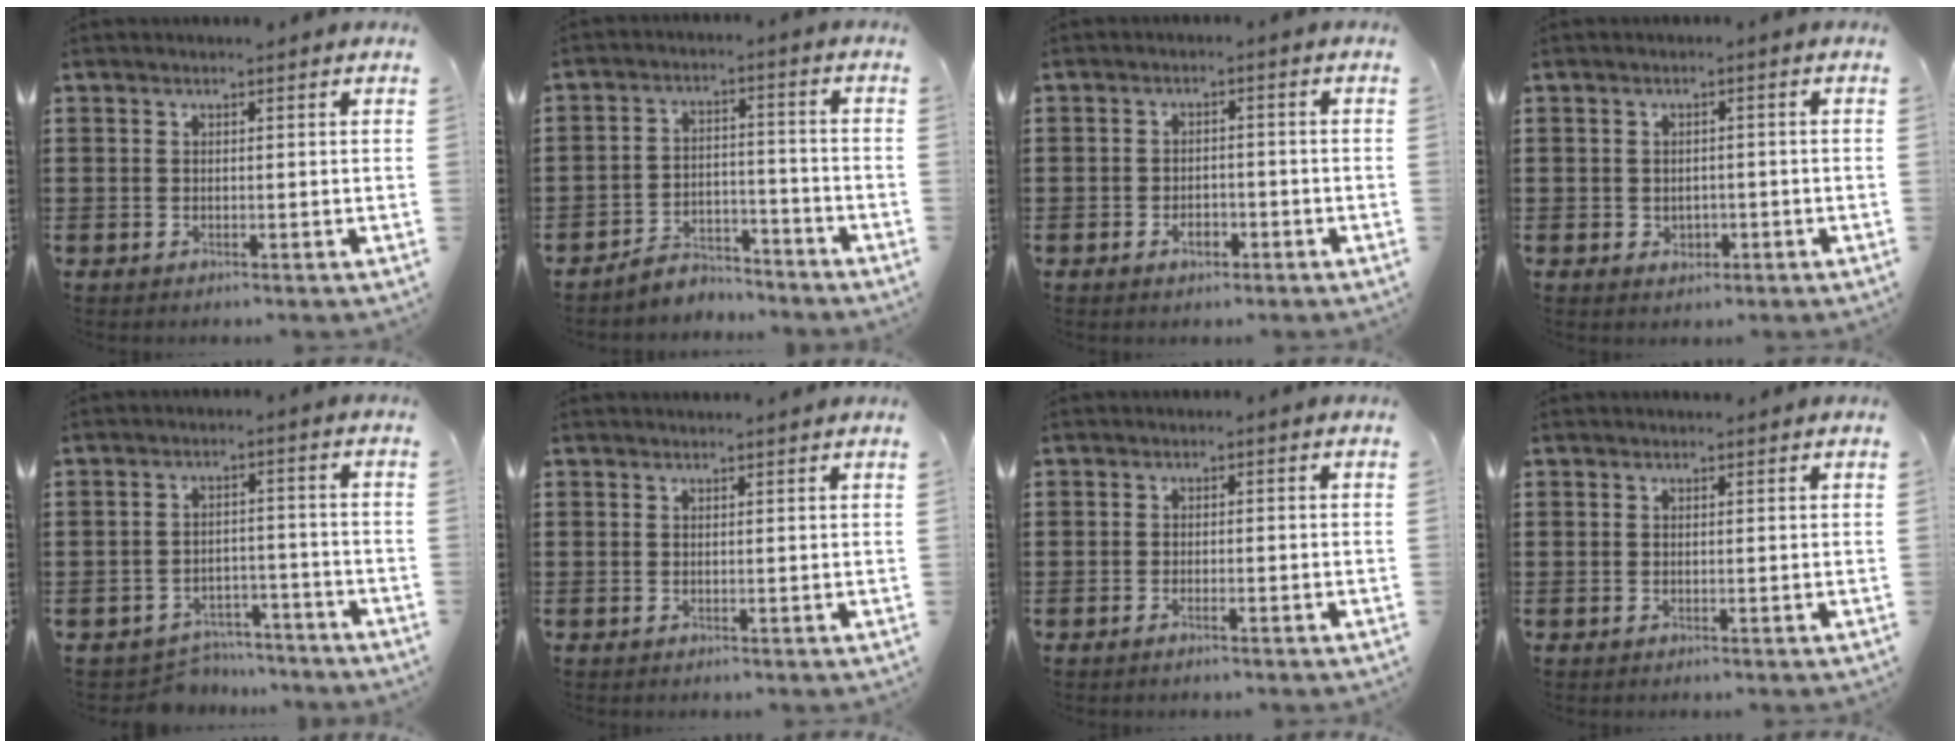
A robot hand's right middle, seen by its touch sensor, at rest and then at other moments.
{"total": 4.7, "force": [-4.6, 0.8, 0.2], "torque": [-0.007, 0.007, -0.095]}
{"total": 2.5, "force": [-1.5, 1.2, 1.5], "torque": [-0.025, -0.003, -0.030]}
{"total": 1.3, "force": [-0.3, 1.1, 0.7], "torque": [-0.018, 0.001, -0.007]}
{"total": 4.3, "force": [-4.2, 0.8, -0.2], "torque": [-0.007, 0.001, -0.087]}
{"total": 0.5, "force": [0.5, 0.0, 0.1], "torque": [0.004, -0.003, 0.008]}
{"total": 0.8, "force": [-0.5, 0.0, 0.6], "torque": [-0.012, -0.003, -0.008]}
{"total": 0.5, "force": [0.5, 0.1, 0.0], "torque": [-0.003, -0.001, 0.011]}